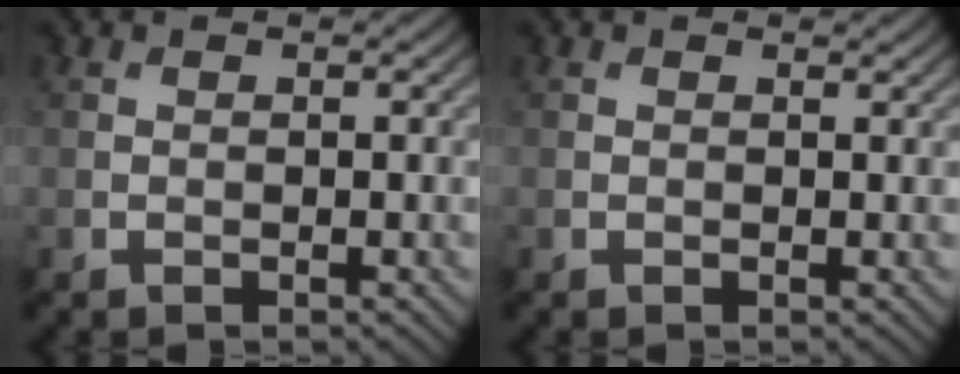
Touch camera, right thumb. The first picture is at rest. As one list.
[{"total": 0.0}]